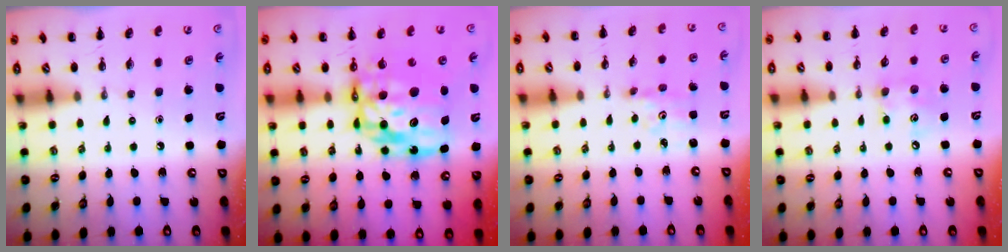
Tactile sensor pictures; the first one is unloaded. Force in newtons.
{"total": 17.1, "press": 16.4, "slide": 4.6}
{"total": 1.9, "press": 1.8, "slide": 0.6}
{"total": 6.1, "press": 6.1, "slide": 0.6}